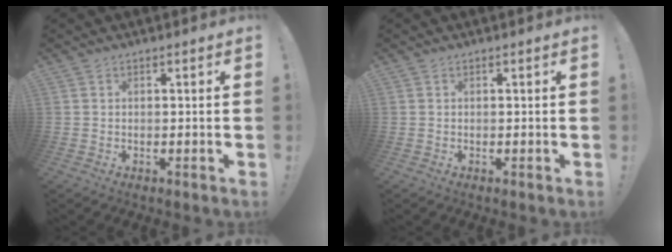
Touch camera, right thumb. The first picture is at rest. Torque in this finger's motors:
{"motor_torque": [0.00, 0.00, 0.00, 0.00, 0.01]}